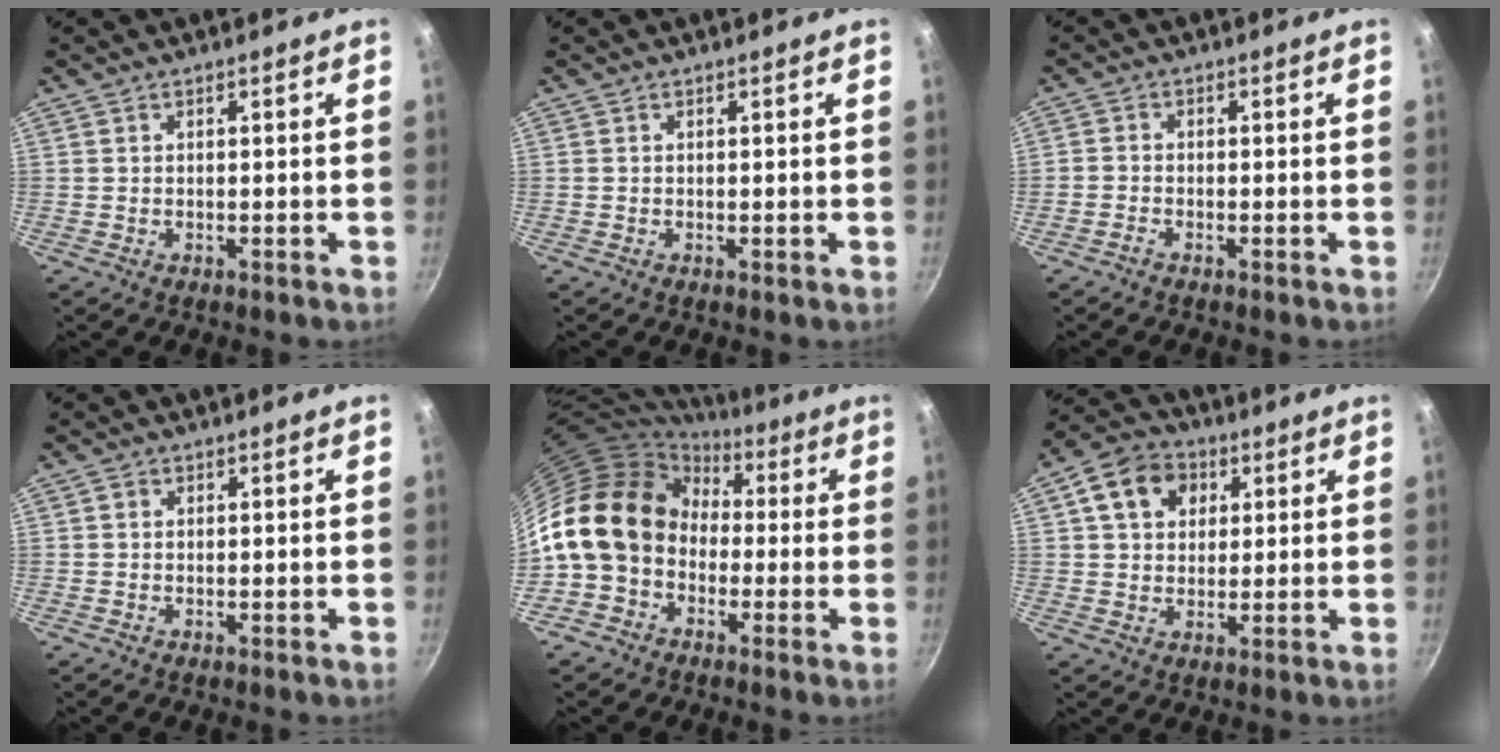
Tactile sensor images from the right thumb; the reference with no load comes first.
{"total": 0.0}
{"total": 1.5, "force": [-1.3, 0.6, 0.5], "torque": [-0.015, 0.011, -0.031]}
{"total": 1.1, "force": [0.2, 1.0, 0.4], "torque": [-0.004, 0.003, 0.000]}
{"total": 15.6, "force": [-0.3, 12.6, 9.2], "torque": [-0.127, 0.043, -0.022]}
{"total": 10.3, "force": [3.5, 8.0, 5.4], "torque": [-0.070, 0.006, 0.044]}